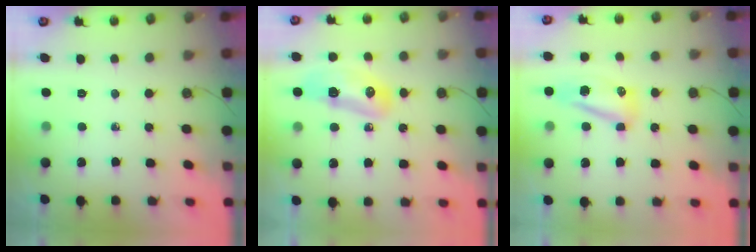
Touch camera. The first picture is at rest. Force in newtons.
{"total": 10.6, "press": 10.3, "slide": 2.3}
{"total": 8.0, "press": 7.9, "slide": 0.9}